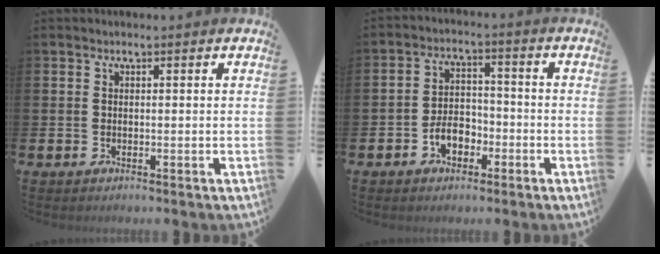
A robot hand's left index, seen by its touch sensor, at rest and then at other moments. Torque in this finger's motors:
{"motor_torque": [0.39, 0.30, 0.19, 0.12]}